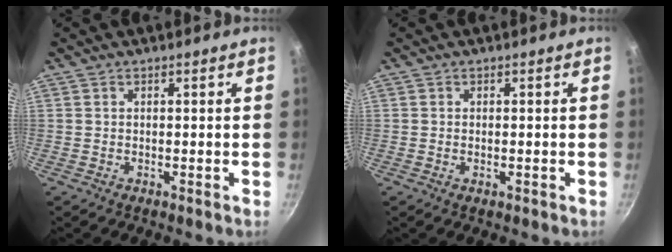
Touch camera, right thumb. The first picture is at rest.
{"total": 0.9, "force": [-0.3, 0.4, 0.8], "torque": [-0.016, 0.002, -0.002]}